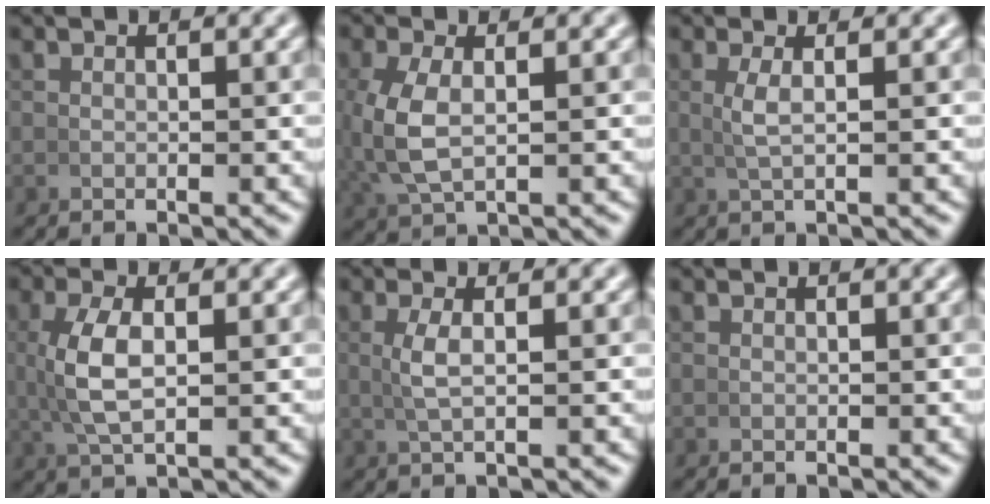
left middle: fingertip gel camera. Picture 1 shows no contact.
{"total": 4.0, "force": [0.3, 2.2, 3.4], "torque": [-0.093, -0.002, 0.017]}
{"total": 1.7, "force": [0.5, -0.2, 1.6], "torque": [-0.035, 0.001, 0.014]}
{"total": 4.1, "force": [0.5, 1.7, 3.7], "torque": [-0.087, 0.002, 0.017]}
{"total": 1.9, "force": [0.4, 0.0, 1.8], "torque": [-0.040, 0.003, 0.011]}
{"total": 0.0}